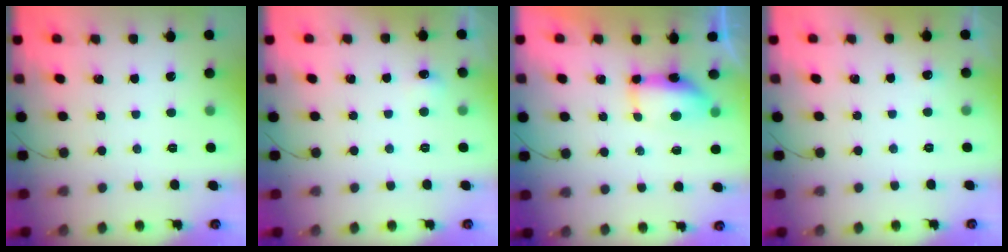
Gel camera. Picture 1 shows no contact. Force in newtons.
{"total": 3.7, "press": 3.3, "slide": 1.6}
{"total": 12.5, "press": 9.3, "slide": 8.3}
{"total": 2.8, "press": 2.6, "slide": 1.2}